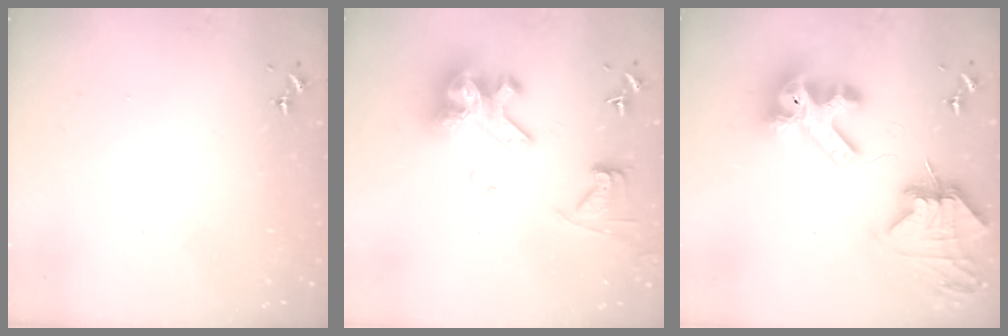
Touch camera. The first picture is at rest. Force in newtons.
{"total": 15.0, "press": 14.9, "slide": 1.8}
{"total": 13.4, "press": 13.3, "slide": 1.9}